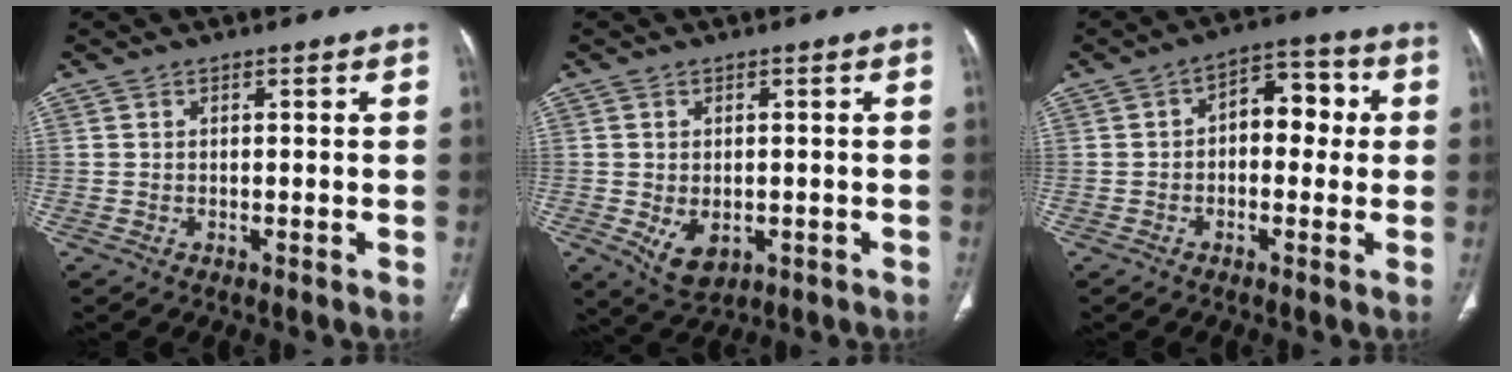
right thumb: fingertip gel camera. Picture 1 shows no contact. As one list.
[{"total": 5.5, "force": [-1.3, 3.8, 3.9], "torque": [-0.056, -0.002, -0.003]}, {"total": 8.5, "force": [0.6, 5.2, 6.7], "torque": [-0.056, 0.029, -0.002]}]